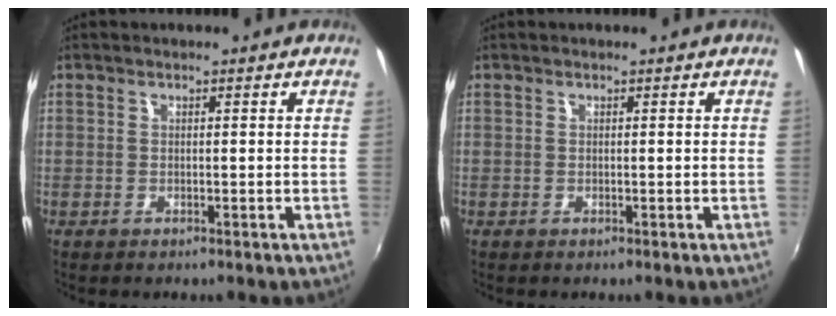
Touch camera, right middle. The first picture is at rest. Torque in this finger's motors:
{"motor_torque": [0.00, 0.00, 0.00, 0.00]}